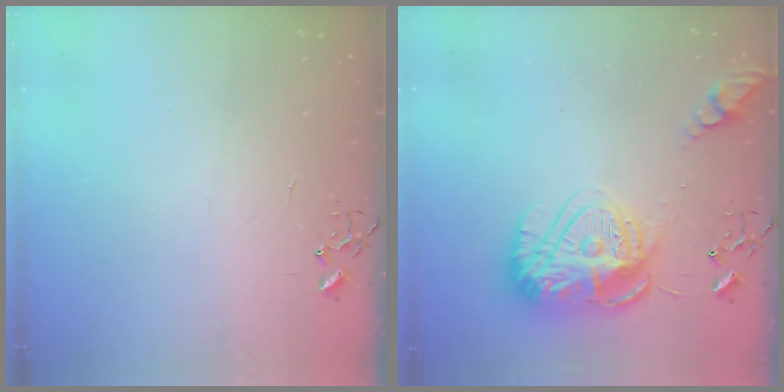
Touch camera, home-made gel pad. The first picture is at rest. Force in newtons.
{"total": 18.0, "press": 17.9, "slide": 1.8}